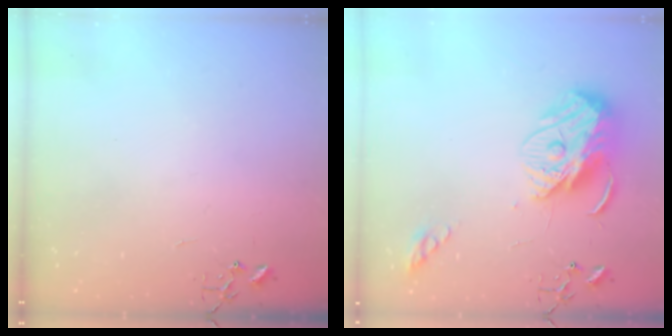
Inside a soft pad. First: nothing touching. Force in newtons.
{"total": 13.5, "press": 13.4, "slide": 1.2}